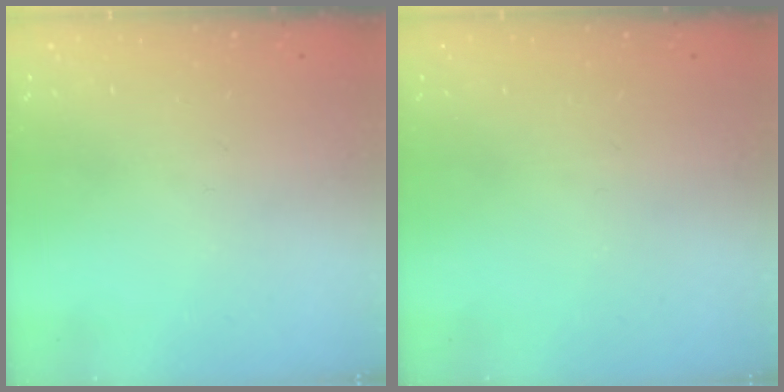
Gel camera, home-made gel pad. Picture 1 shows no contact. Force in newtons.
{"total": 0.0}